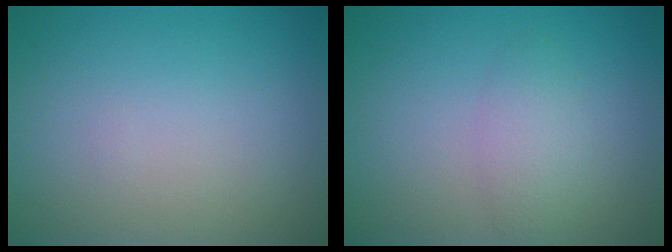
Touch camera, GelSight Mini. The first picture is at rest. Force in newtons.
{"total": 2.3, "press": 2.3, "slide": 0.0}